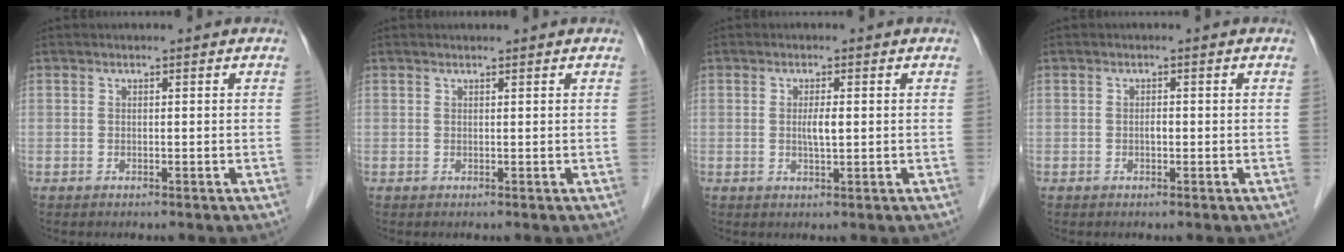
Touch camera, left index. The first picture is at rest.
{"total": 0.6, "force": [0.6, 0.0, 0.1], "torque": [-0.009, 0.005, 0.011]}
{"total": 2.1, "force": [0.2, 0.3, 2.1], "torque": [-0.042, -0.002, 0.003]}
{"total": 0.7, "force": [-0.1, 0.3, 0.6], "torque": [-0.011, 0.001, -0.004]}